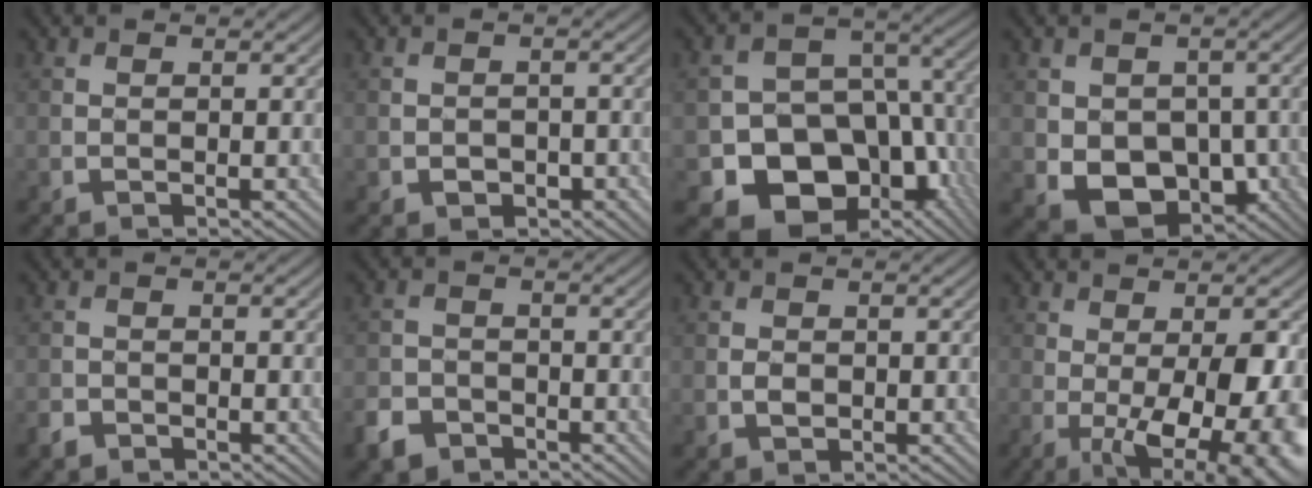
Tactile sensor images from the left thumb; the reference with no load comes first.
{"total": 2.0, "force": [-0.9, 1.5, 0.9], "torque": [-0.011, -0.005, -0.015]}
{"total": 17.0, "force": [-5.6, 13.0, 9.5], "torque": [-0.148, -0.038, -0.073]}
{"total": 8.6, "force": [-1.7, 6.7, 5.2], "torque": [-0.105, -0.036, -0.025]}
{"total": 1.6, "force": [-1.2, 1.0, 0.4], "torque": [-0.008, -0.002, -0.028]}
{"total": 4.0, "force": [-2.7, 2.7, 1.3], "torque": [-0.035, -0.006, -0.059]}
{"total": 1.4, "force": [-0.2, 1.1, 0.8], "torque": [-0.016, -0.004, -0.006]}
{"total": 13.1, "force": [-2.6, 5.0, 11.8], "torque": [-0.158, -0.018, -0.022]}